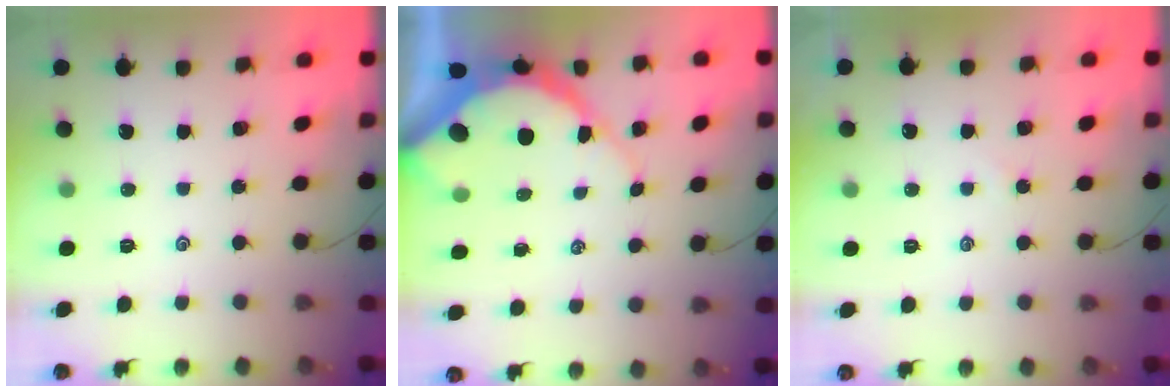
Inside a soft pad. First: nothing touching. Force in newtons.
{"total": 9.9, "press": 9.9, "slide": 0.9}
{"total": 1.4, "press": 1.4, "slide": 0.4}